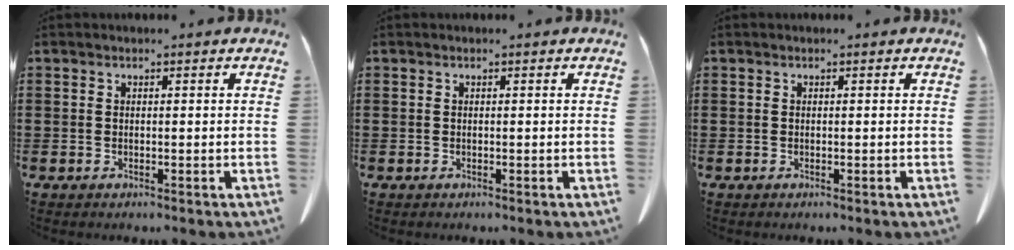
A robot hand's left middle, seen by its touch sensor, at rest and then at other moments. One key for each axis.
{"total": 0.0}
{"total": 0.0}